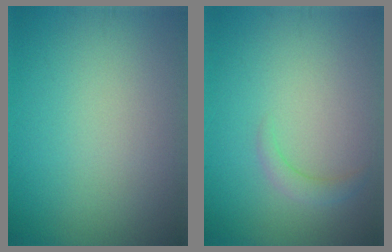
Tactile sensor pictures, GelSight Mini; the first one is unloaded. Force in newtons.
{"total": 1.4, "press": 1.3, "slide": 0.3}